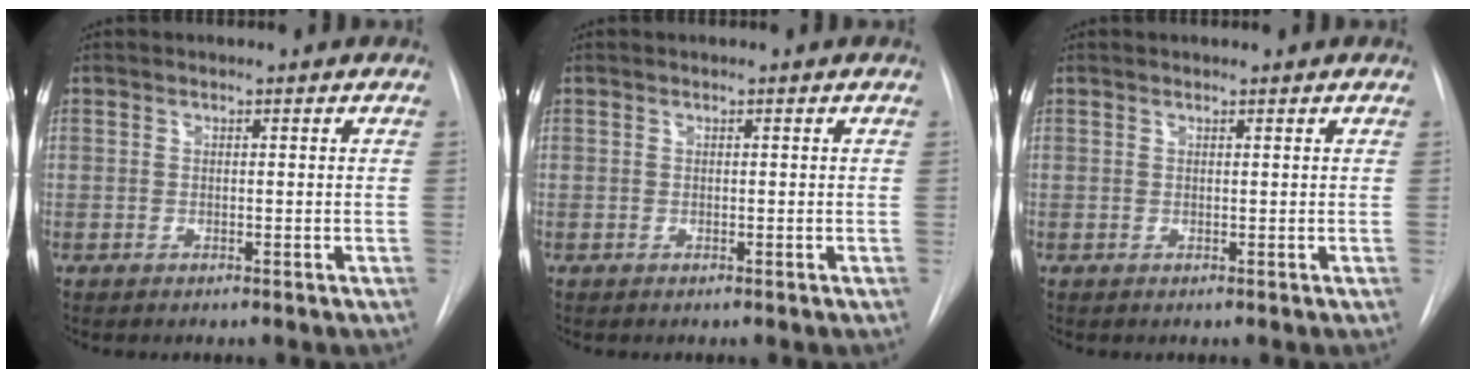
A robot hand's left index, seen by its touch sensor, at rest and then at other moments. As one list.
[{"total": 0.0}, {"total": 0.8, "force": [0.8, 0.1, 0.3], "torque": [-0.005, 0.011, 0.013]}]